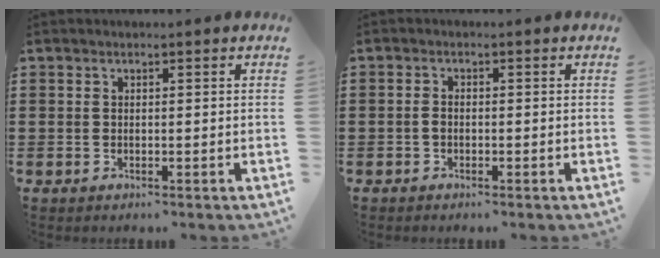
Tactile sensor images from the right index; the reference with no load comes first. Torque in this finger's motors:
{"motor_torque": [0.52, 0.91, 0.10, 0.00]}